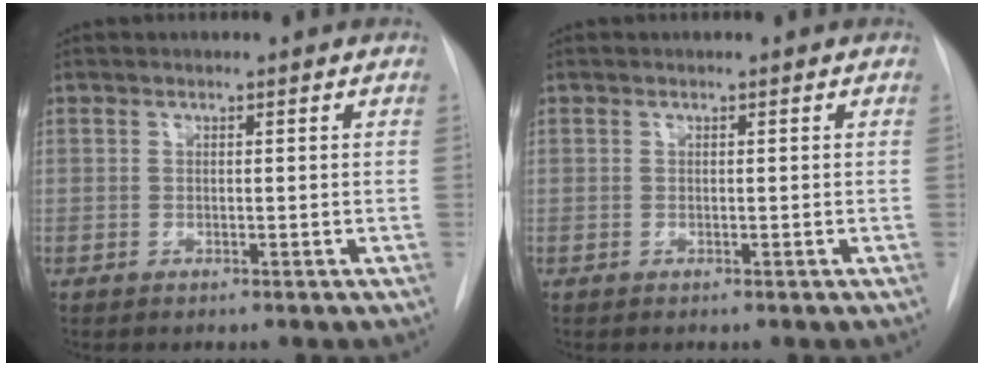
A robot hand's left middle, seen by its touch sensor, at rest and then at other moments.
{"total": 0.0}